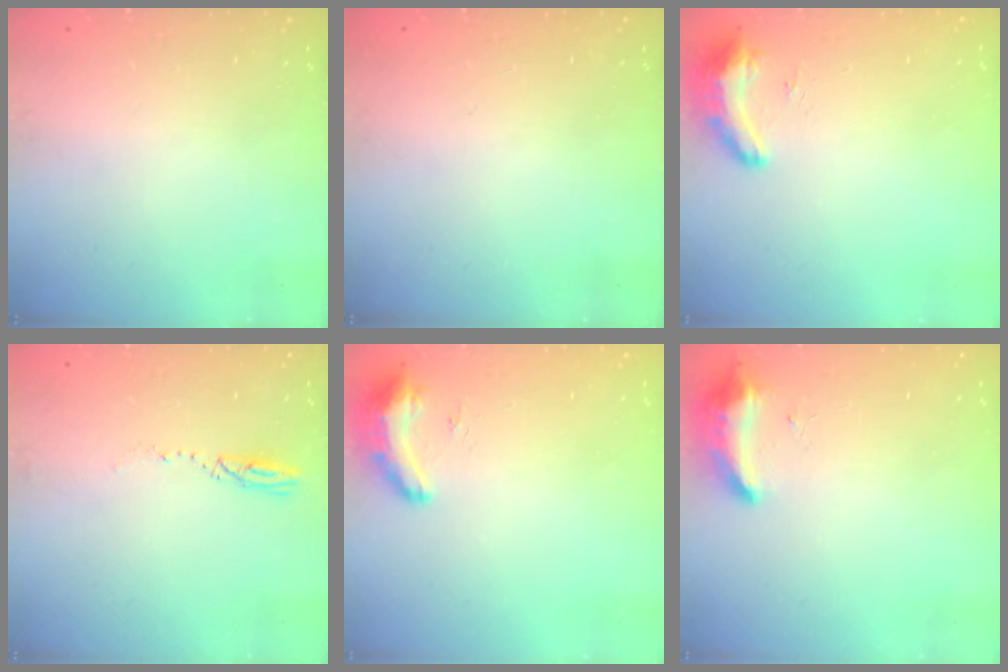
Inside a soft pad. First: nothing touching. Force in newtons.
{"total": 0.0}
{"total": 8.3, "press": 8.2, "slide": 1.6}
{"total": 2.9, "press": 2.9, "slide": 0.4}
{"total": 8.3, "press": 8.2, "slide": 1.6}
{"total": 8.9, "press": 8.7, "slide": 1.7}